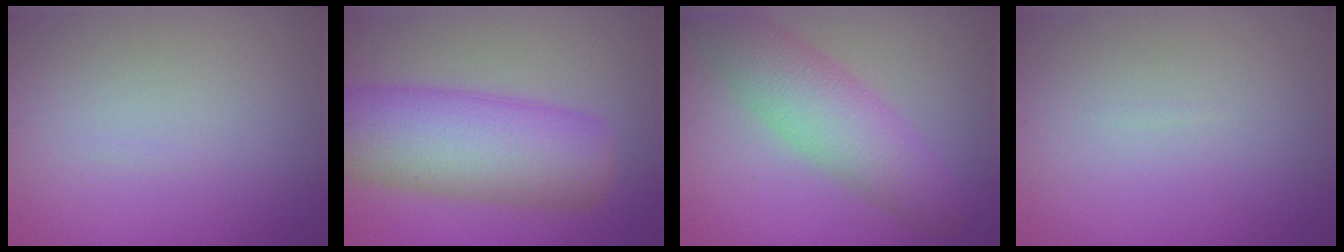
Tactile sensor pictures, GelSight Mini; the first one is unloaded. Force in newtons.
{"total": 9.8, "press": 9.8, "slide": 0.8}
{"total": 5.8, "press": 5.8, "slide": 0.2}
{"total": 0.0}